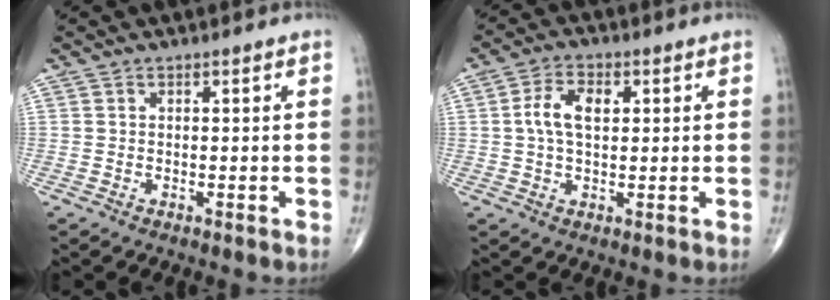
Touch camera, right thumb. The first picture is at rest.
{"total": 6.4, "force": [1.2, 3.6, 5.1], "torque": [-0.098, 0.009, 0.019]}